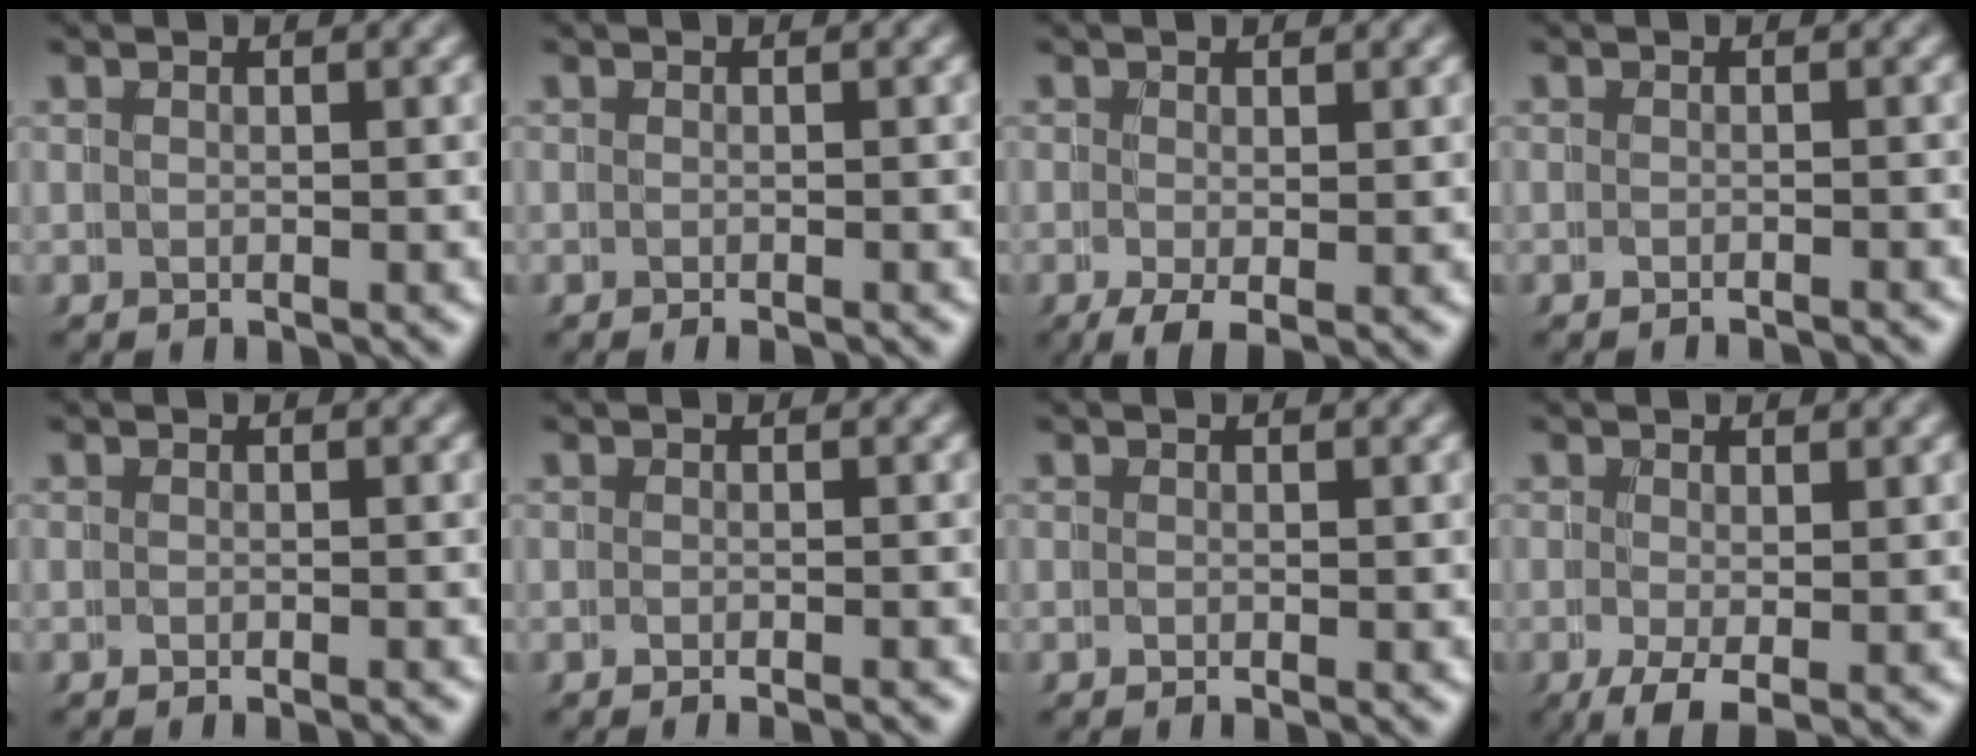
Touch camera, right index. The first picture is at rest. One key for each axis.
{"total": 0.8, "fx": -0.8, "fy": 0.1, "fz": 0.1, "tx": 0.000, "ty": 0.001, "tz": -0.014}
{"total": 2.0, "fx": -1.0, "fy": 0.6, "fz": 1.7, "tx": -0.029, "ty": -0.016, "tz": -0.008}
{"total": 1.2, "fx": -1.2, "fy": 0.2, "fz": 0.0, "tx": 0.006, "ty": 0.002, "tz": -0.018}
{"total": 0.7, "fx": -0.7, "fy": 0.1, "fz": 0.3, "tx": 0.007, "ty": 0.005, "tz": -0.011}
{"total": 1.1, "fx": -1.1, "fy": 0.1, "fz": 0.3, "tx": 0.007, "ty": 0.005, "tz": -0.018}
{"total": 0.0}
{"total": 2.6, "fx": -1.3, "fy": 0.9, "fz": 2.1, "tx": -0.043, "ty": -0.020, "tz": -0.010}